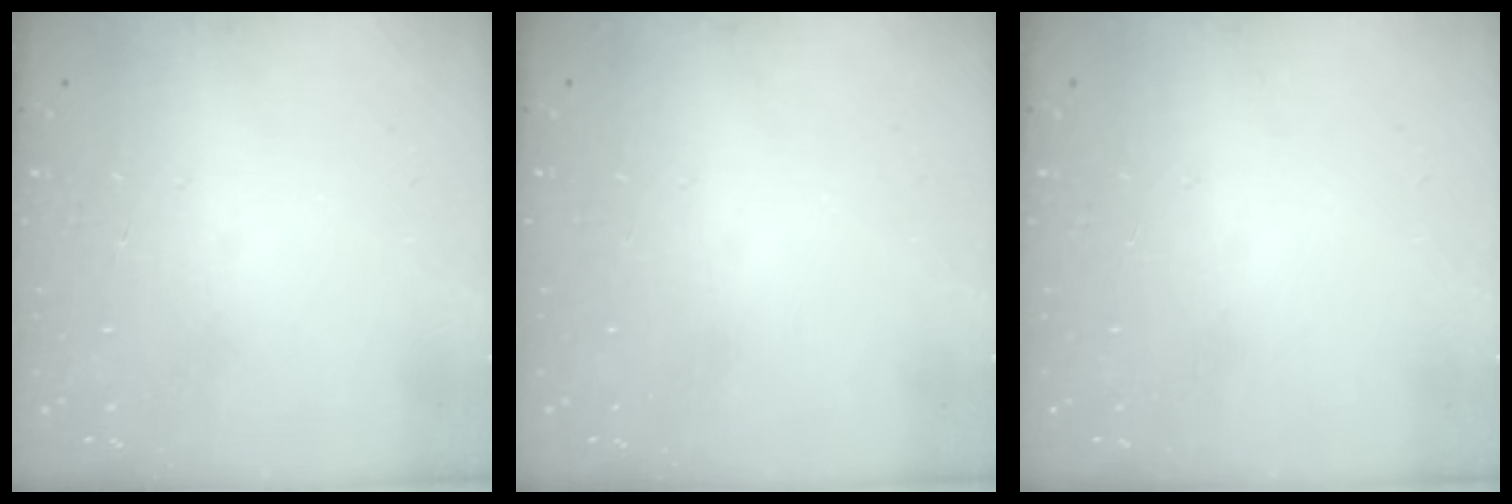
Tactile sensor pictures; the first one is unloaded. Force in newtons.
{"total": 0.0}
{"total": 0.0}